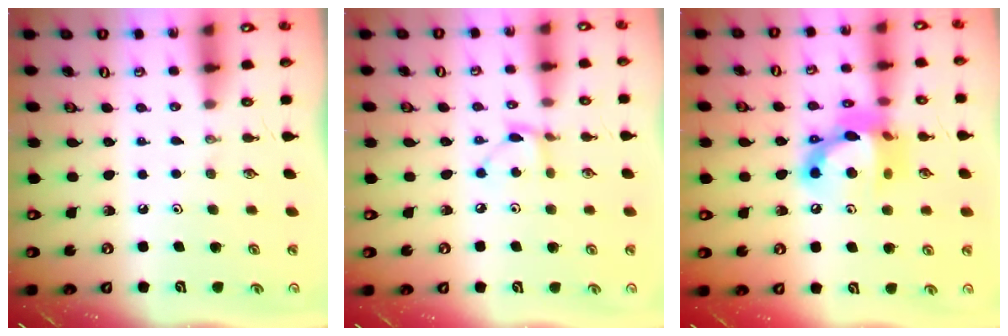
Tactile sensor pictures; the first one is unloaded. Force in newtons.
{"total": 5.2, "press": 5.2, "slide": 0.2}
{"total": 17.2, "press": 17.2, "slide": 1.1}